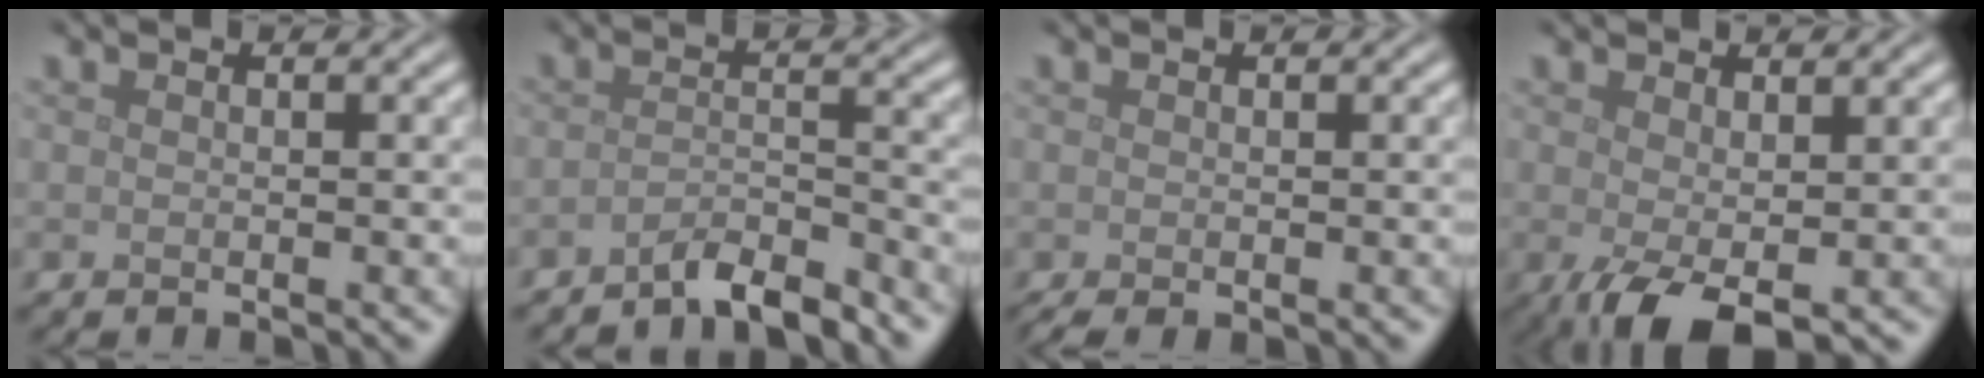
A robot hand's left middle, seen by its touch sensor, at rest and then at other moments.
{"total": 3.3, "force": [-2.9, 0.4, 1.4], "torque": [-0.026, 0.003, -0.060]}
{"total": 1.0, "force": [-0.4, 0.2, 0.8], "torque": [-0.021, -0.009, -0.005]}
{"total": 3.5, "force": [-0.7, 1.4, 3.2], "torque": [-0.066, -0.013, -0.010]}